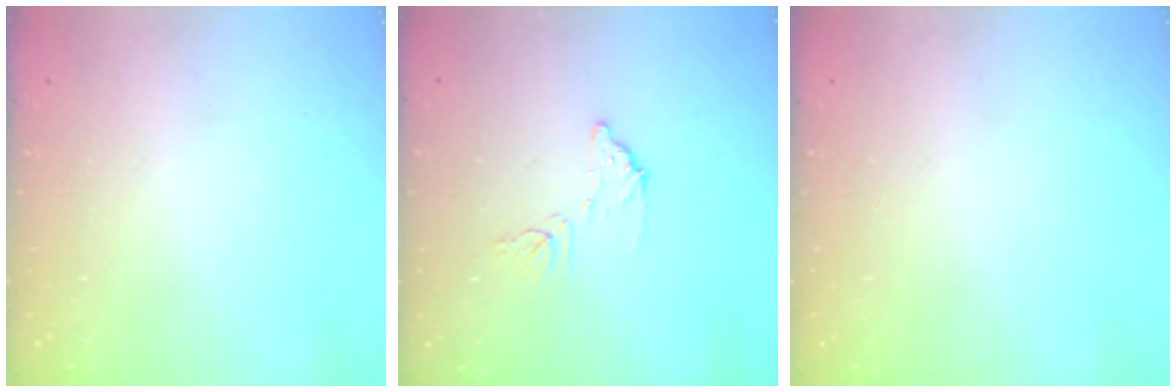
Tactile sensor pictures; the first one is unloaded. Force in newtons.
{"total": 8.0, "press": 8.0, "slide": 0.4}
{"total": 0.0}